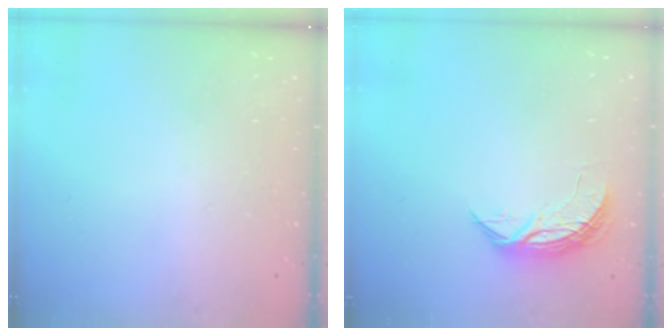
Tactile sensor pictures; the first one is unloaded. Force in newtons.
{"total": 7.1, "press": 7.1, "slide": 0.4}